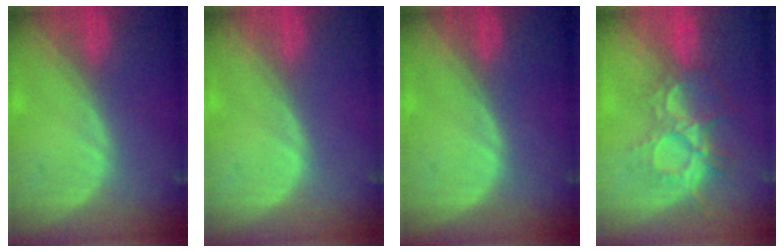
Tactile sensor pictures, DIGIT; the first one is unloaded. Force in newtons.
{"total": 0.0}
{"total": 0.0}
{"total": 9.2, "press": 7.9, "slide": 4.7}